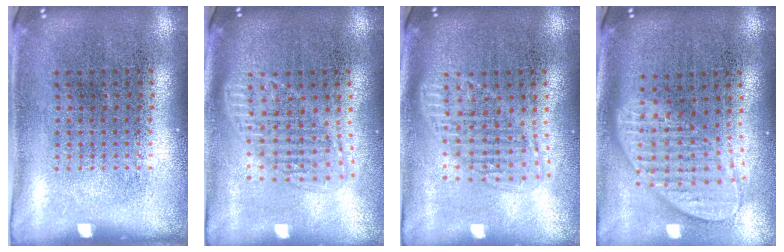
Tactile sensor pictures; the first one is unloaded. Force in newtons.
{"total": 1.5, "press": 1.3, "slide": 0.8}
{"total": 1.5, "press": 1.3, "slide": 0.8}
{"total": 2.0, "press": 1.5, "slide": 1.2}